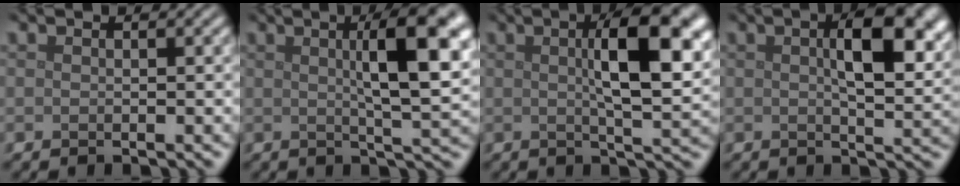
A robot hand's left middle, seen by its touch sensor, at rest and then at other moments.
{"total": 8.7, "force": [2.1, 2.1, 8.2], "torque": [-0.101, 0.012, 0.030]}
{"total": 9.3, "force": [2.0, 2.7, 8.7], "torque": [-0.120, 0.009, 0.029]}
{"total": 7.8, "force": [2.0, 3.0, 6.9], "torque": [-0.097, 0.006, 0.032]}